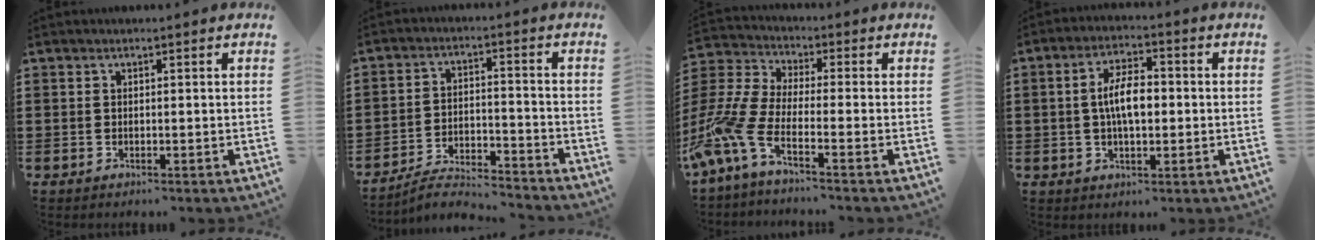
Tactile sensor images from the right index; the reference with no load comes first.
{"total": 4.8, "force": [-4.6, 0.1, 1.1], "torque": [-0.029, -0.002, -0.094]}
{"total": 7.0, "force": [-4.0, 2.9, 4.9], "torque": [-0.164, -0.023, -0.091]}
{"total": 6.2, "force": [-0.1, 2.4, 5.7], "torque": [-0.113, 0.003, -0.004]}